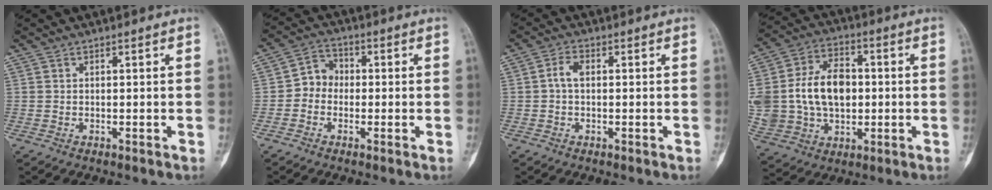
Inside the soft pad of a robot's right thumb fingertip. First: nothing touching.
{"total": 4.9, "force": [-0.9, 4.2, 2.3], "torque": [-0.017, 0.019, -0.032]}
{"total": 2.8, "force": [0.0, 1.6, 2.2], "torque": [-0.045, 0.009, -0.004]}
{"total": 19.9, "force": [0.6, 14.2, 14.0], "torque": [-0.275, 0.019, 0.026]}